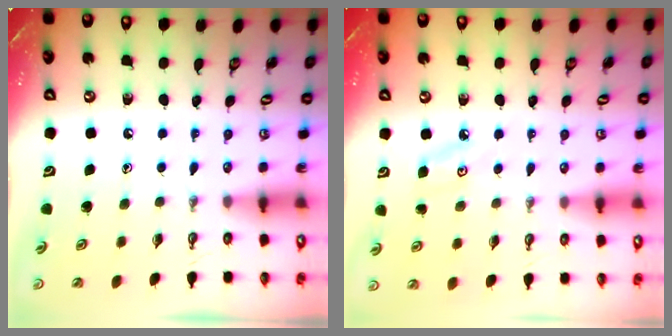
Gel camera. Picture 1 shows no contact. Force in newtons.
{"total": 4.6, "press": 4.5, "slide": 0.8}